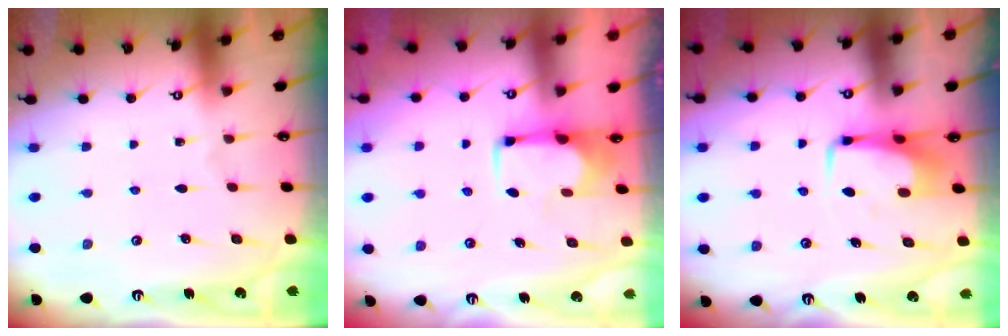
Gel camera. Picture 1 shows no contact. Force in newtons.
{"total": 1.6, "press": 1.5, "slide": 0.6}
{"total": 5.7, "press": 5.6, "slide": 0.7}